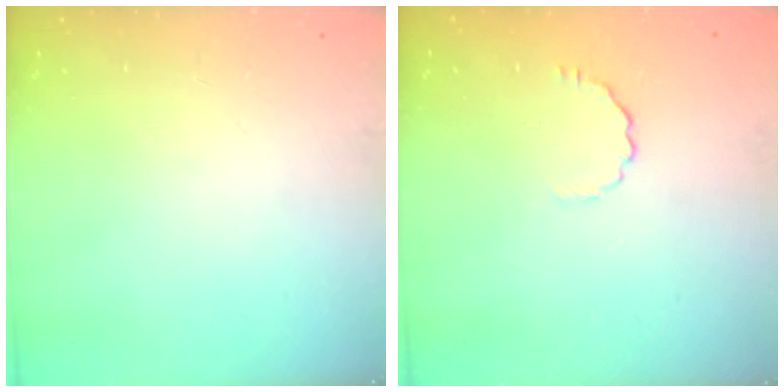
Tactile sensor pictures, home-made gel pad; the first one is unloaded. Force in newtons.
{"total": 3.5, "press": 3.2, "slide": 1.4}